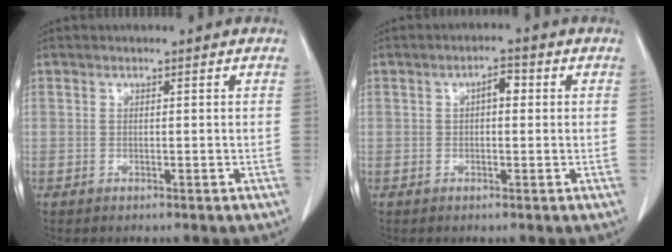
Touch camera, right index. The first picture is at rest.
{"total": 2.5, "force": [0.4, 1.2, 2.2], "torque": [-0.031, 0.012, 0.004]}